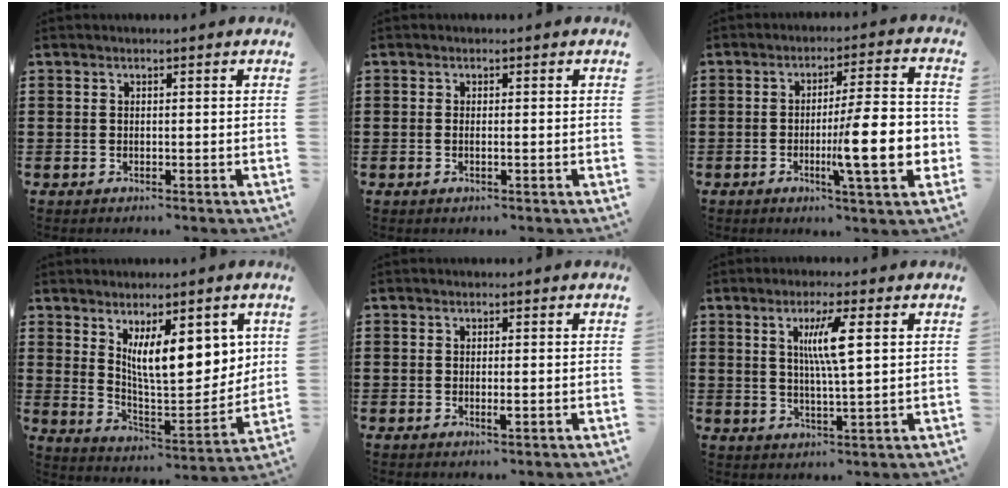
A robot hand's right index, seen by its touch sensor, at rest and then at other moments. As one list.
[{"total": 0.7, "force": [-0.3, 0.0, 0.7], "torque": [-0.012, -0.004, -0.005]}, {"total": 13.7, "force": [-2.7, 2.5, 13.2], "torque": [-0.190, -0.014, -0.049]}, {"total": 11.0, "force": [4.4, 3.9, 9.3], "torque": [-0.153, -0.017, 0.074]}, {"total": 1.3, "force": [-0.3, 0.1, 1.3], "torque": [-0.031, -0.006, -0.007]}, {"total": 6.2, "force": [1.7, 0.3, 5.9], "torque": [-0.118, -0.001, 0.024]}]